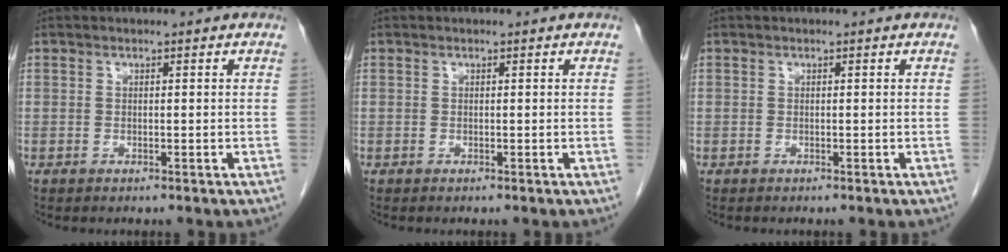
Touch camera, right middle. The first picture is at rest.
{"total": 0.0}
{"total": 0.0}